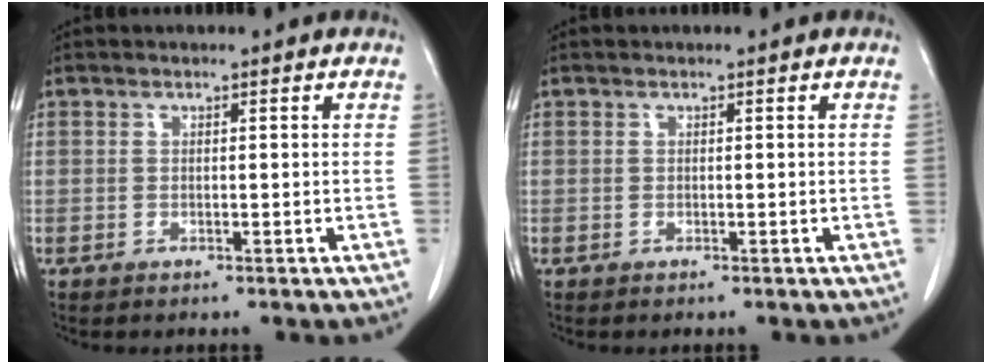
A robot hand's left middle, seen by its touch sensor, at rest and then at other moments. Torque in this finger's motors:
{"motor_torque": [1.06, -1.08, 0.05, 0.01]}